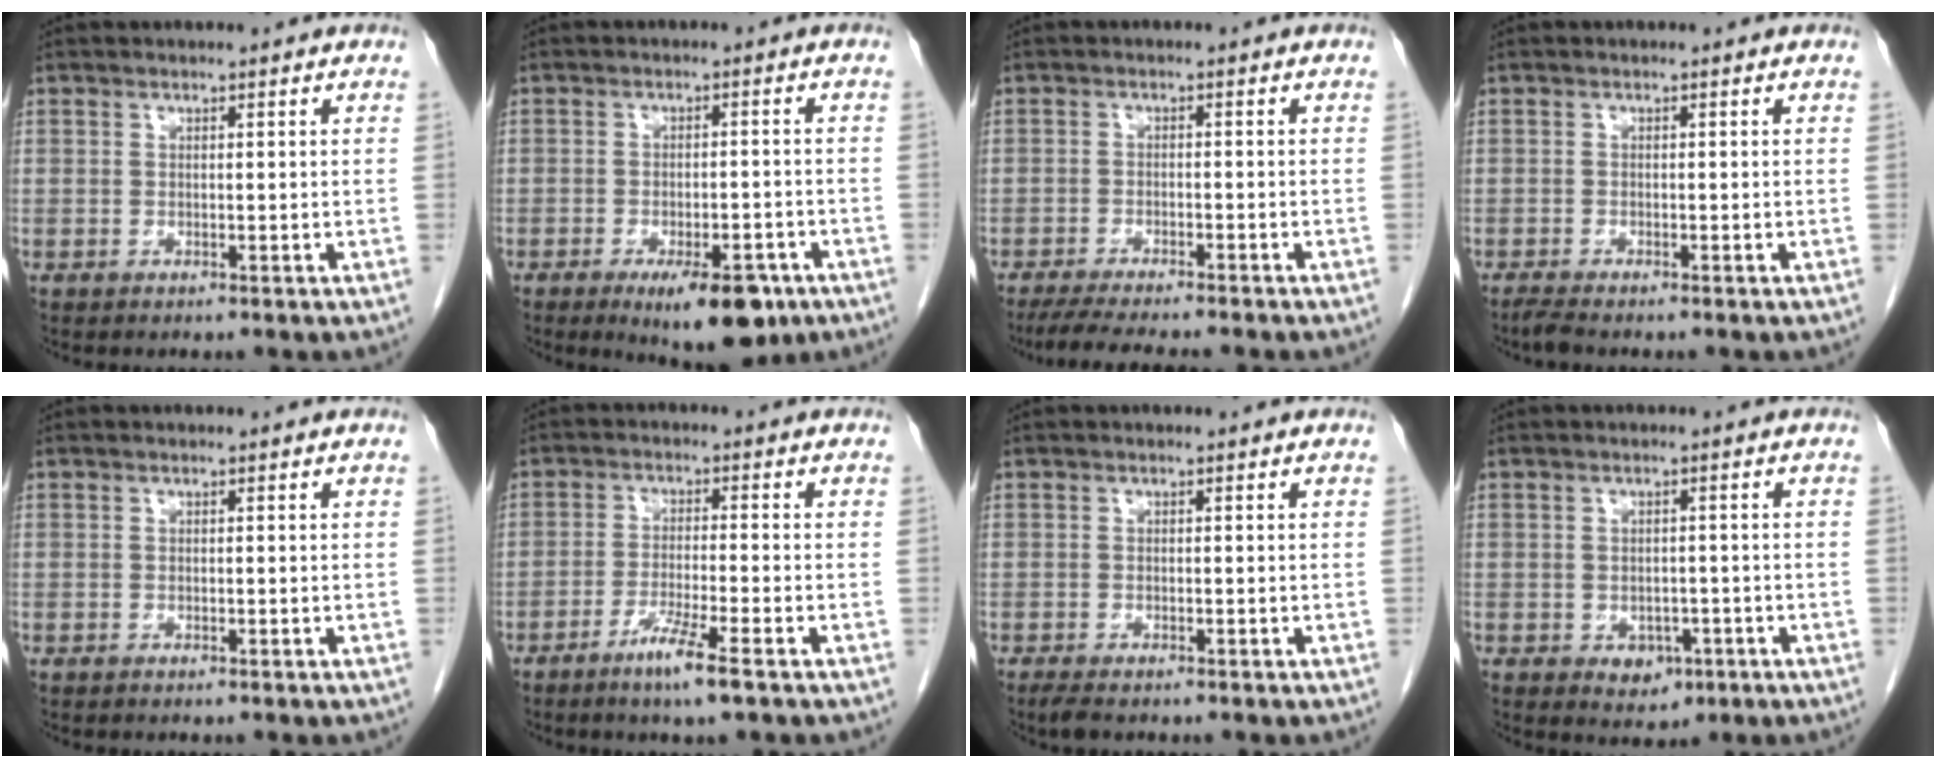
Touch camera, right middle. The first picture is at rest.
{"total": 9.6, "force": [-5.8, 3.4, 6.8], "torque": [-0.087, -0.006, -0.078]}
{"total": 8.1, "force": [-7.0, 0.1, 4.1], "torque": [-0.052, -0.018, -0.111]}
{"total": 1.3, "force": [-1.1, -0.2, 0.6], "torque": [-0.023, -0.006, -0.025]}
{"total": 0.0}
{"total": 5.5, "force": [-3.5, -0.4, 4.3], "torque": [-0.081, -0.011, -0.068]}
{"total": 2.0, "force": [-1.6, 0.5, 1.2], "torque": [-0.027, -0.006, -0.024]}
{"total": 3.5, "force": [-1.5, 2.5, 1.9], "torque": [-0.020, 0.002, -0.009]}